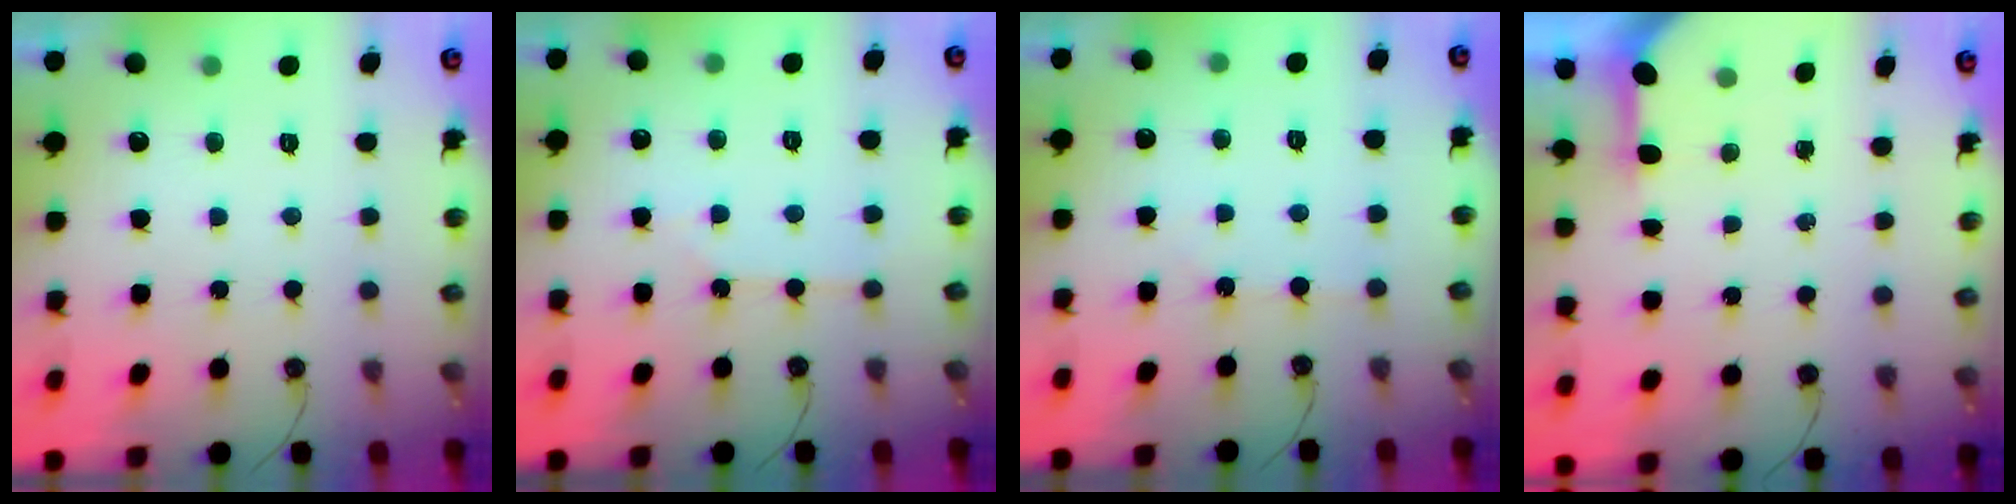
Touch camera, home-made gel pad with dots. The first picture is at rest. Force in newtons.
{"total": 2.5, "press": 2.4, "slide": 0.4}
{"total": 2.2, "press": 2.2, "slide": 0.4}
{"total": 3.2, "press": 3.2, "slide": 0.2}